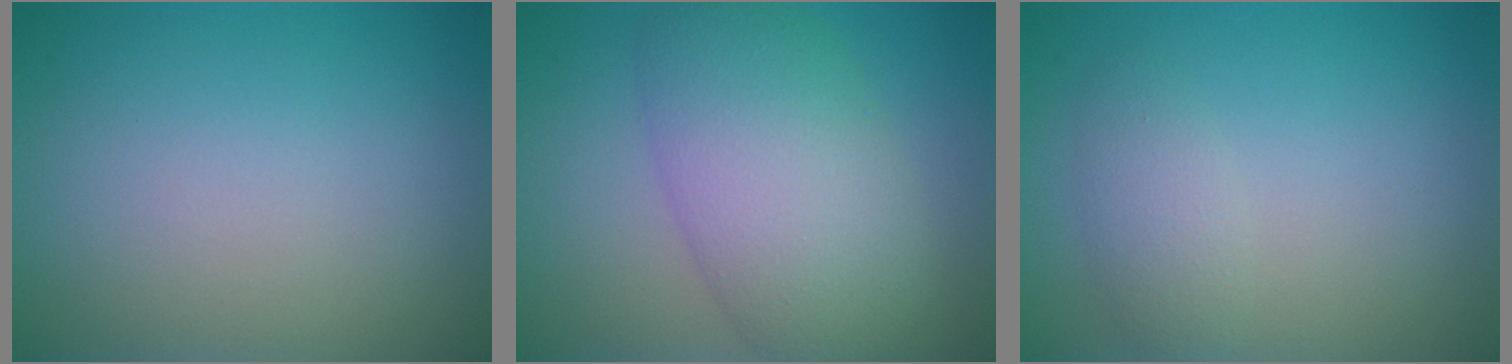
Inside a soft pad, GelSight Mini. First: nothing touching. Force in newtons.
{"total": 8.0, "press": 8.0, "slide": 0.2}
{"total": 1.9, "press": 1.9, "slide": 0.1}